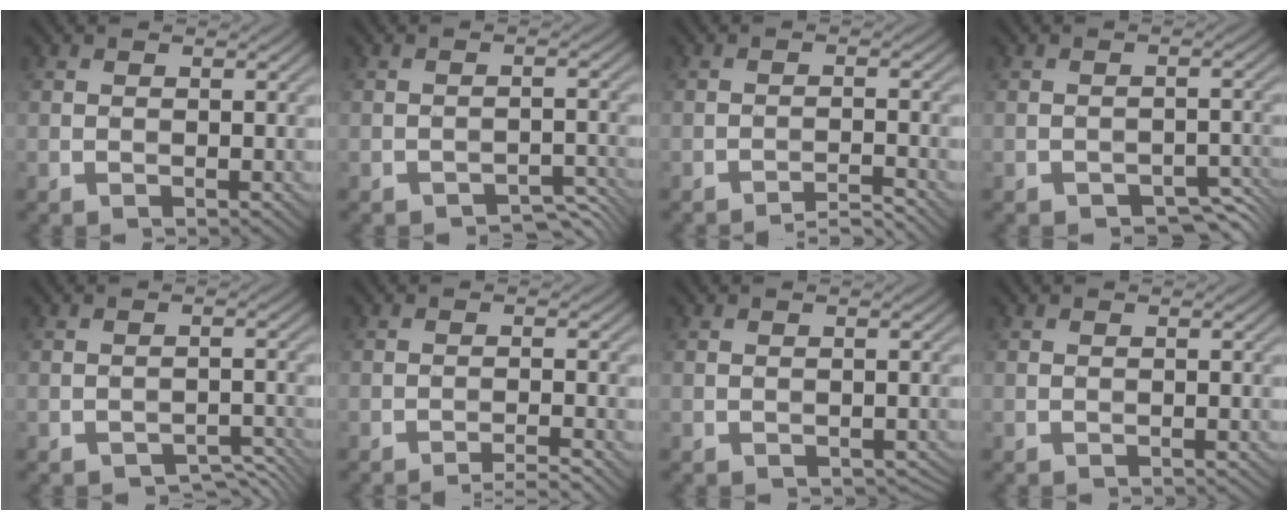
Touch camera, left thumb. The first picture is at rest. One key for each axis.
{"total": 2.4, "fx": -2.4, "fy": 0.4, "fz": 0.4, "tx": -0.006, "ty": 0.005, "tz": -0.034}
{"total": 2.6, "fx": -2.5, "fy": -0.5, "fz": 0.3, "tx": 0.002, "ty": 0.010, "tz": -0.054}
{"total": 2.7, "fx": -2.3, "fy": 0.9, "fz": 1.0, "tx": -0.017, "ty": 0.001, "tz": -0.029}
{"total": 2.6, "fx": -2.5, "fy": 0.6, "fz": 0.4, "tx": -0.010, "ty": 0.002, "tz": -0.035}
{"total": 2.3, "fx": -2.1, "fy": -0.5, "fz": 0.7, "tx": -0.001, "ty": 0.009, "tz": -0.050}
{"total": 0.6, "fx": -0.6, "fy": 0.1, "fz": -0.1, "tx": 0.002, "ty": -0.001, "tz": -0.010}
{"total": 0.6, "fx": -0.4, "fy": -0.3, "fz": -0.3, "tx": 0.008, "ty": 0.002, "tz": -0.011}